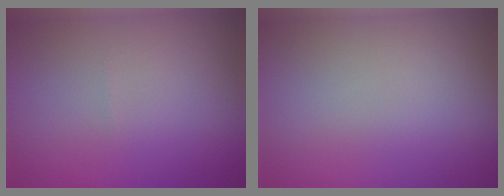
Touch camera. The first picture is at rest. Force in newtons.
{"total": 0.0}